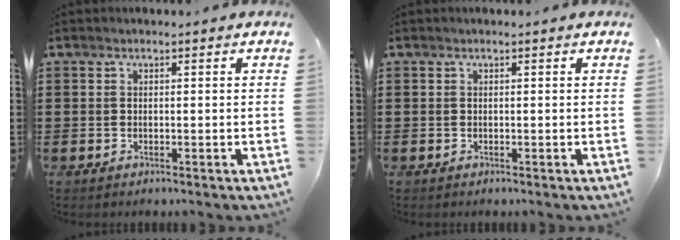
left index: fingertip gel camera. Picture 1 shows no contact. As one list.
[{"total": 0.0}]